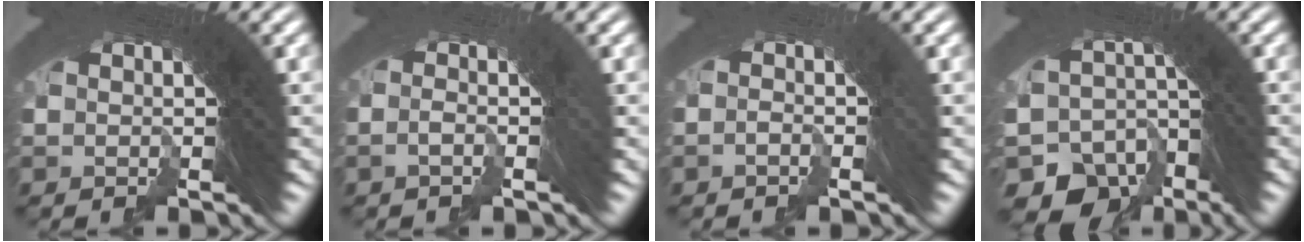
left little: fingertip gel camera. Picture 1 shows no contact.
{"total": 1.7, "force": [-1.2, -0.8, 0.9], "torque": [-0.011, 0.010, -0.024]}
{"total": 1.7, "force": [-1.5, -0.6, 0.4], "torque": [0.002, 0.010, -0.030]}
{"total": 12.1, "force": [-5.2, 8.9, 6.3], "torque": [-0.149, -0.063, -0.071]}